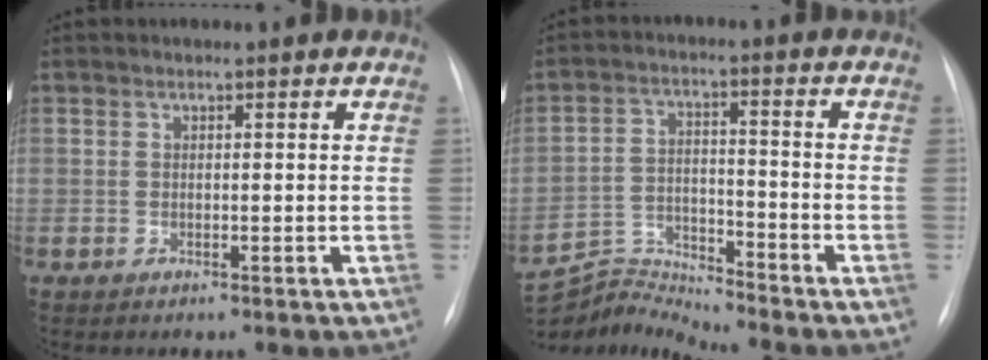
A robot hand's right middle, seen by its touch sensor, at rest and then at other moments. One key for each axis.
{"total": 8.2, "fx": -7.8, "fy": -1.9, "fz": -1.5, "tx": 0.011, "ty": 0.017, "tz": -0.143}